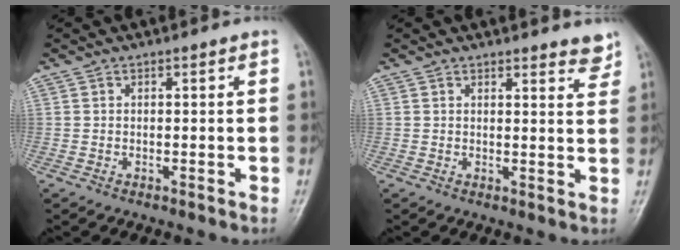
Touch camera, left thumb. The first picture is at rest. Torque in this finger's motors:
{"motor_torque": [0.05, -0.04, -0.33, -0.14, 0.02]}